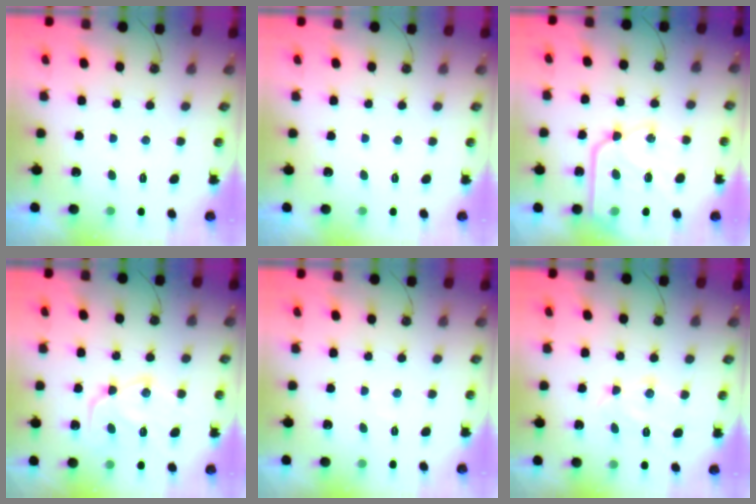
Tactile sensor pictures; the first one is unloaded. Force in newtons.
{"total": 0.0}
{"total": 19.8, "press": 19.7, "slide": 1.9}
{"total": 15.5, "press": 15.4, "slide": 1.6}
{"total": 1.9, "press": 1.9, "slide": 0.4}
{"total": 10.9, "press": 10.8, "slide": 0.7}